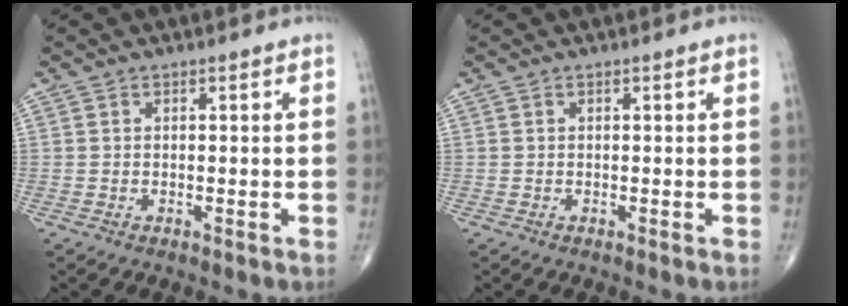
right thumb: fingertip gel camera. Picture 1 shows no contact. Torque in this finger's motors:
{"motor_torque": [0.74, -0.75, 0.62, -0.15, -0.03]}